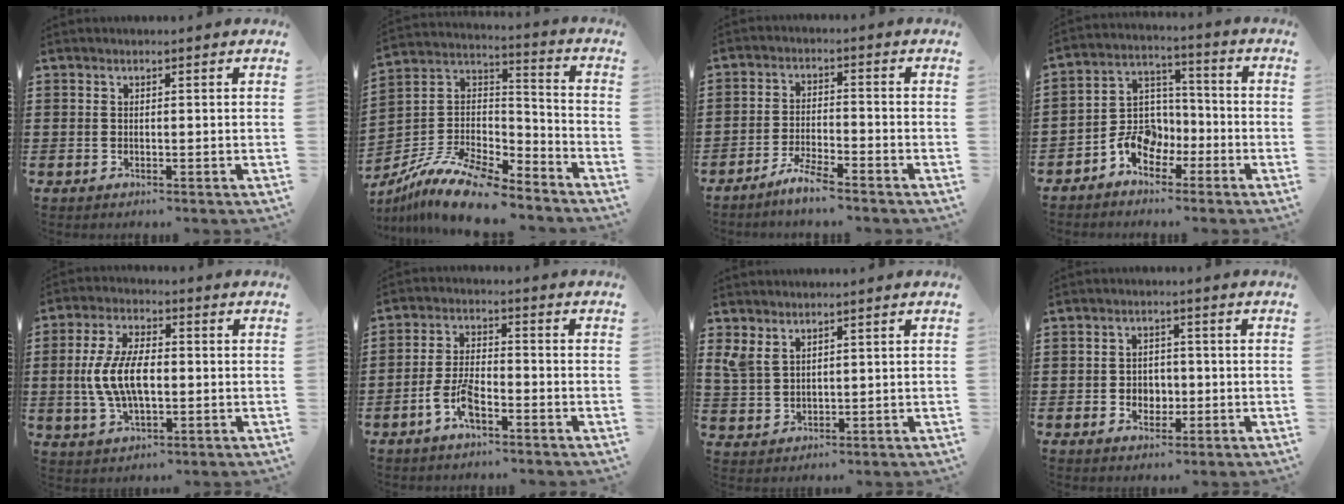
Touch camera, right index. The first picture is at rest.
{"total": 12.2, "force": [-10.0, 3.5, 6.0], "torque": [-0.125, 0.028, -0.195]}
{"total": 4.2, "force": [-3.9, 0.0, 1.6], "torque": [-0.036, 0.001, -0.076]}
{"total": 7.7, "force": [-4.4, 5.4, 3.3], "torque": [-0.080, 0.020, -0.086]}
{"total": 8.7, "force": [-0.6, 4.3, 7.6], "torque": [-0.171, 0.001, -0.018]}
{"total": 5.9, "force": [-3.2, 2.1, 4.5], "torque": [-0.107, -0.001, -0.065]}
{"total": 3.4, "force": [2.4, 2.0, 1.5], "torque": [-0.047, 0.005, 0.043]}
{"total": 3.0, "force": [-0.9, 2.5, 1.4], "torque": [-0.027, 0.001, -0.023]}